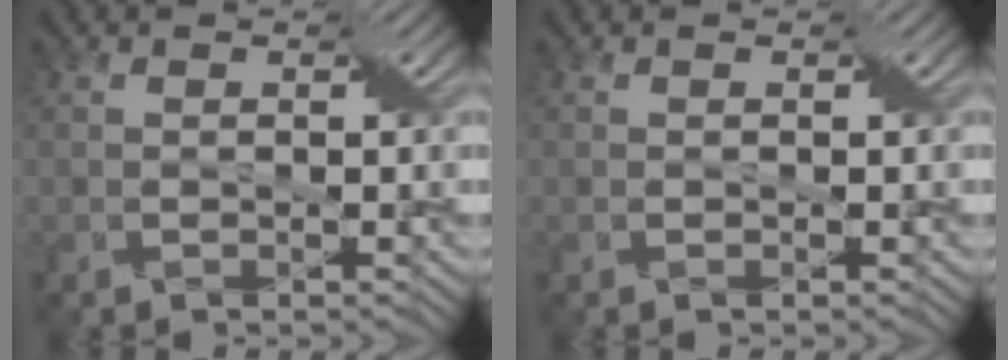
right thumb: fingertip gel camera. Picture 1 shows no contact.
{"total": 0.0}